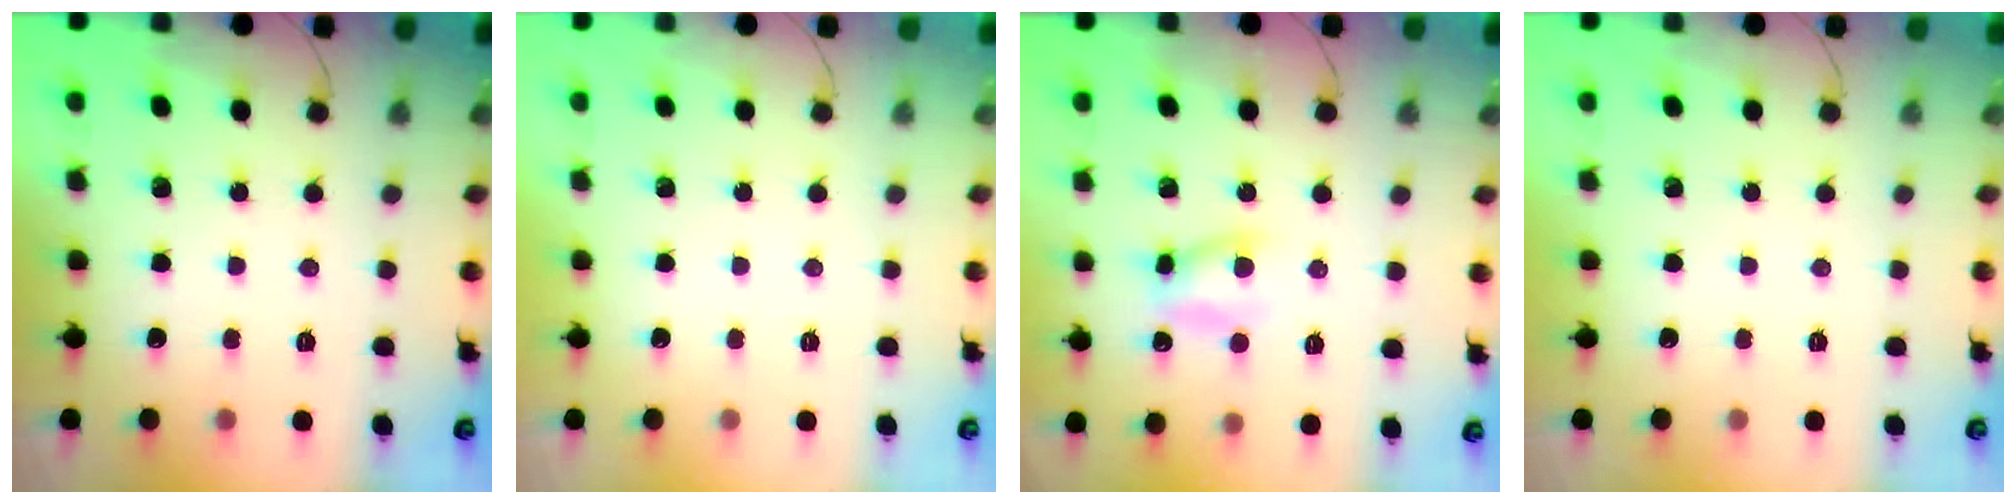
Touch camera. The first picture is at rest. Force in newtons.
{"total": 0.0}
{"total": 6.4, "press": 6.3, "slide": 1.1}
{"total": 0.0}